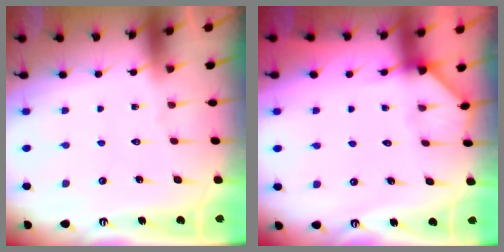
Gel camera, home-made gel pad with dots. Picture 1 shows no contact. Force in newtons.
{"total": 2.8, "press": 2.8, "slide": 0.2}